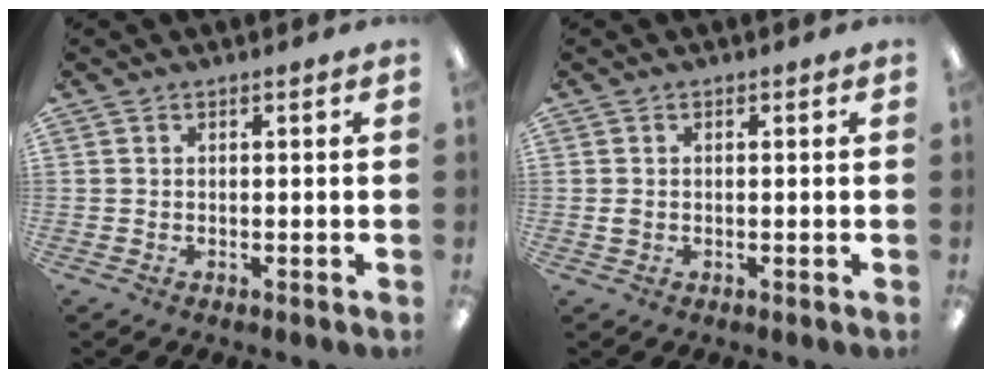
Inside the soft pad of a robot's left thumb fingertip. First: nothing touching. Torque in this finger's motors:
{"motor_torque": [-0.06, -0.02, 0.22, -0.22, 0.00]}